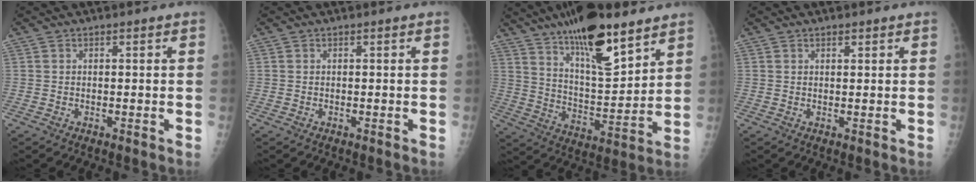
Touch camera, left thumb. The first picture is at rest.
{"total": 0.0}
{"total": 19.3, "force": [13.0, 5.9, 13.0], "torque": [-0.194, -0.070, 0.224]}
{"total": 1.0, "force": [0.7, 0.5, 0.5], "torque": [-0.004, -0.004, 0.010]}